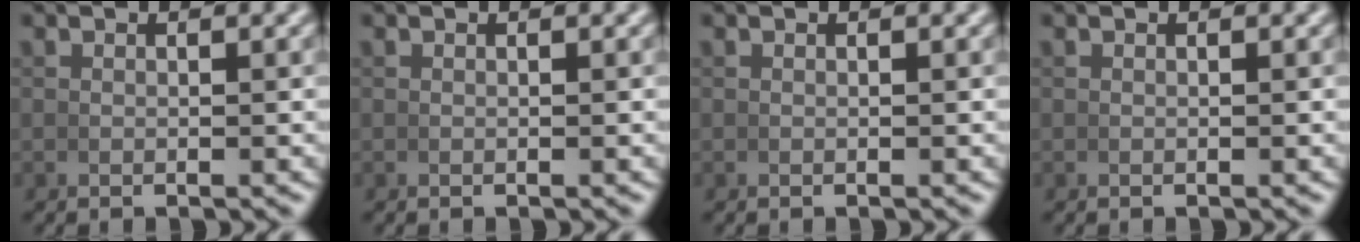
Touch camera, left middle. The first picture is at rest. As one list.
[{"total": 0.0}, {"total": 0.0}, {"total": 0.0}]